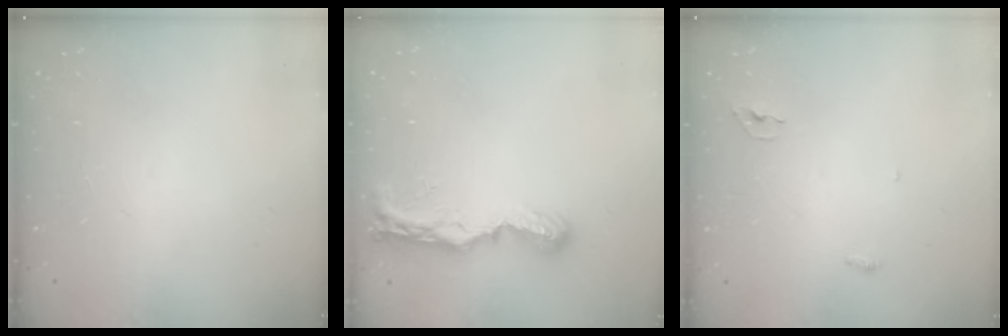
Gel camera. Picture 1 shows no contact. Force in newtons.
{"total": 8.3, "press": 8.3, "slide": 0.6}
{"total": 5.6, "press": 3.9, "slide": 4.1}